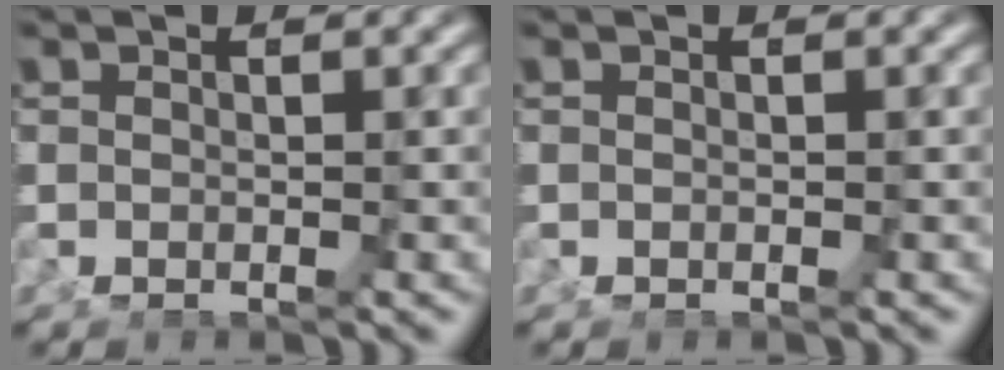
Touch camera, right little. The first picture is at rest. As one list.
[{"total": 0.0}]